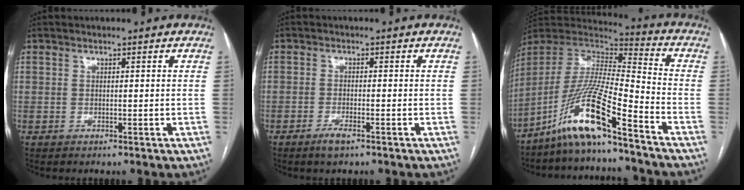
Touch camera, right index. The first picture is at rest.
{"total": 2.5, "force": [-1.7, 0.4, 1.8], "torque": [-0.037, -0.002, -0.031]}
{"total": 15.5, "force": [-10.9, 0.1, 10.9], "torque": [-0.227, -0.005, -0.207]}